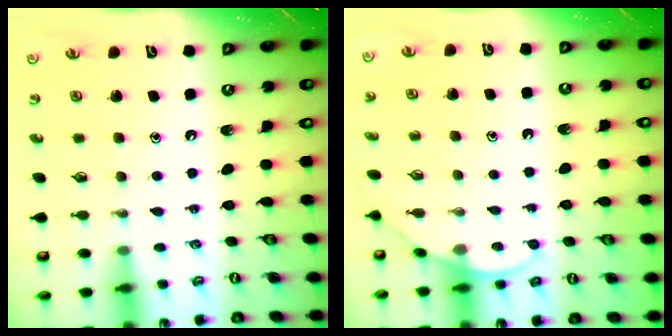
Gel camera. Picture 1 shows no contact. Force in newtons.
{"total": 6.5, "press": 6.4, "slide": 0.6}